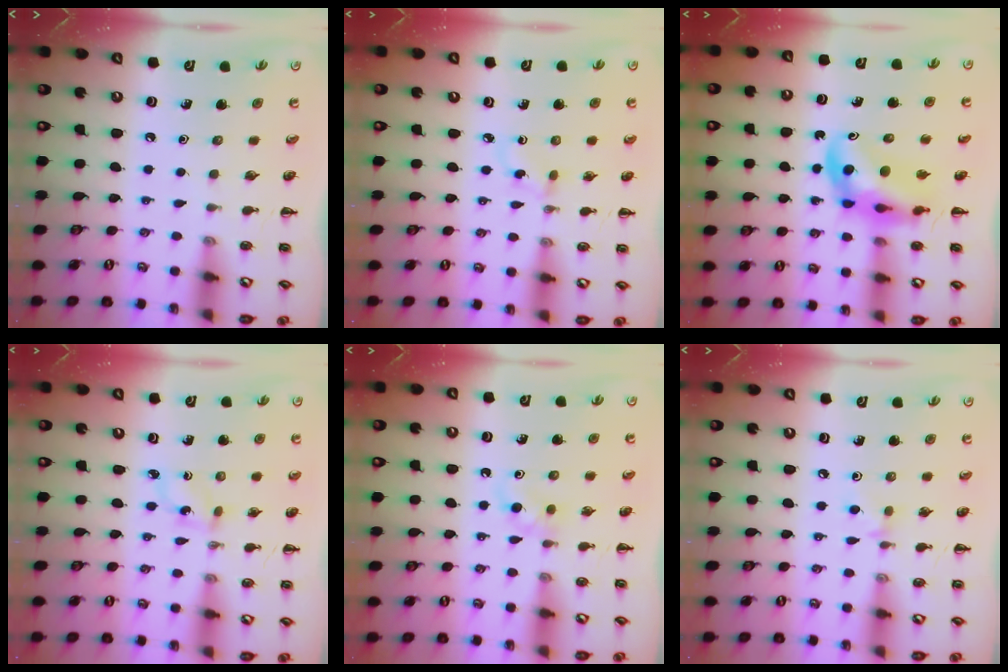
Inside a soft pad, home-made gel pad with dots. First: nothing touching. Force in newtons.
{"total": 2.6, "press": 2.3, "slide": 1.1}
{"total": 8.5, "press": 8.1, "slide": 2.6}
{"total": 2.7, "press": 2.6, "slide": 0.9}
{"total": 4.9, "press": 4.7, "slide": 1.6}
{"total": 4.0, "press": 3.7, "slide": 1.4}